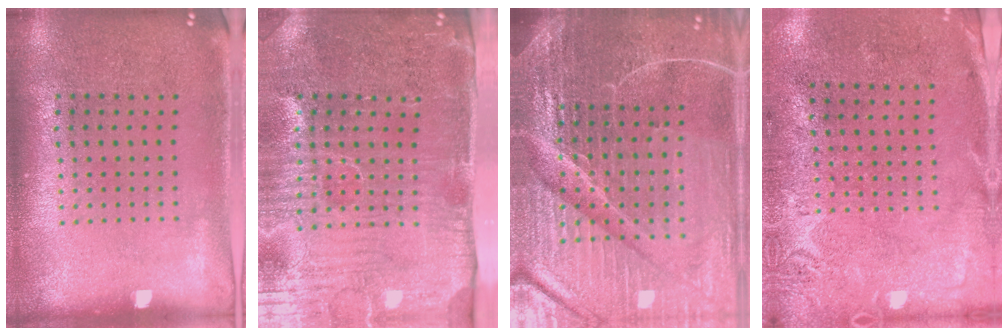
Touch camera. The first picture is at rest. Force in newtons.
{"total": 5.2, "press": 4.4, "slide": 2.8}
{"total": 6.8, "press": 6.0, "slide": 3.2}
{"total": 2.6, "press": 2.1, "slide": 1.6}